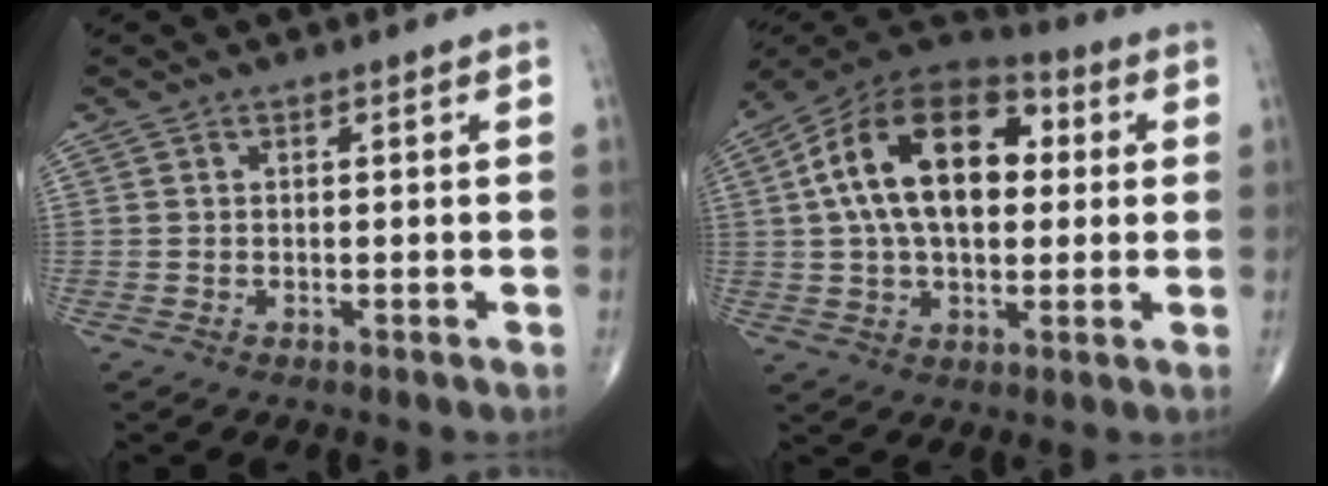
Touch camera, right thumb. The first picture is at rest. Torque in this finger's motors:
{"motor_torque": [2.14, 2.88, 1.62, 0.10, 0.55]}